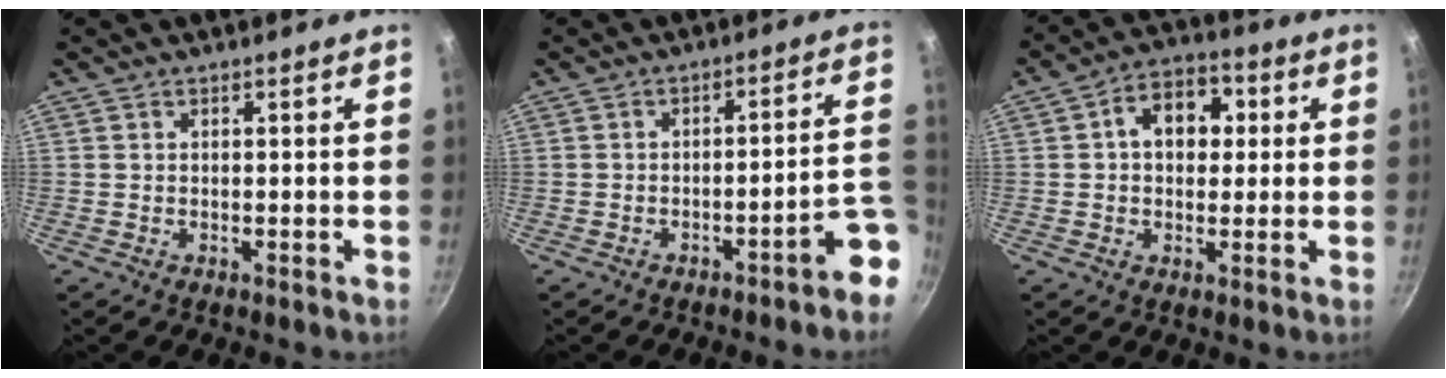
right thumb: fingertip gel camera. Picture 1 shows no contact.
{"total": 8.6, "force": [-4.4, 1.8, 7.2], "torque": [-0.060, 0.051, -0.054]}
{"total": 9.7, "force": [1.7, 7.1, 6.4], "torque": [-0.054, 0.015, 0.013]}